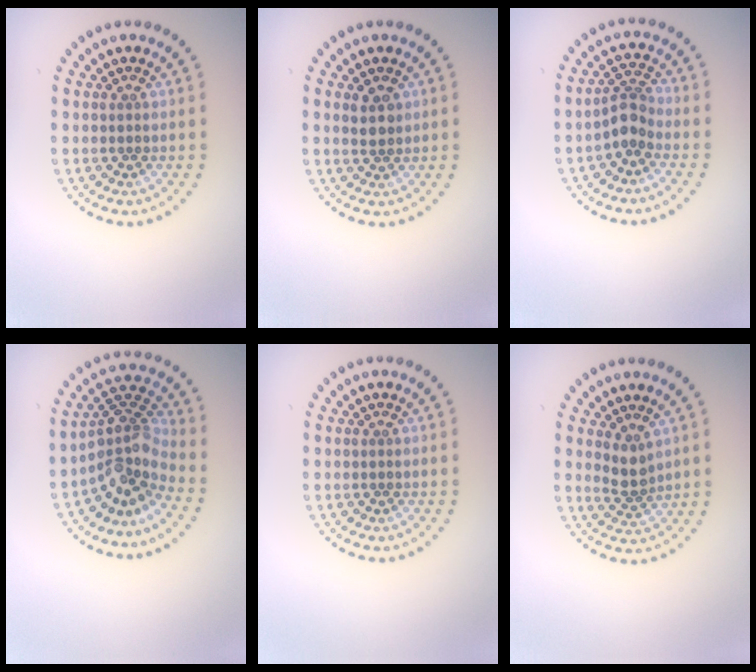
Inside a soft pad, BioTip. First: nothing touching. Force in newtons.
{"total": 1.8, "press": 1.6, "slide": 0.8}
{"total": 2.5, "press": 1.9, "slide": 1.6}
{"total": 4.6, "press": 3.2, "slide": 3.3}
{"total": 0.0}
{"total": 2.1, "press": 1.6, "slide": 1.3}